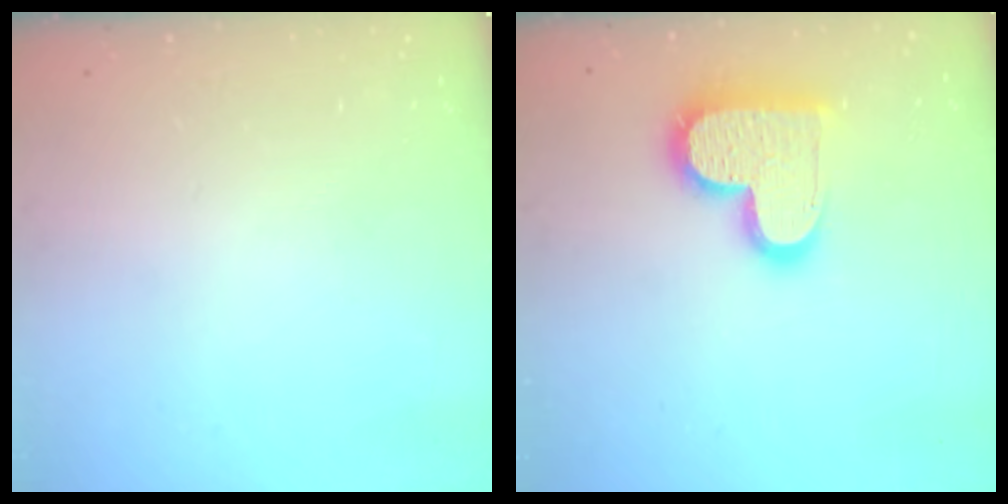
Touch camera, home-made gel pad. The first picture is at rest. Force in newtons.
{"total": 16.0, "press": 16.0, "slide": 1.1}